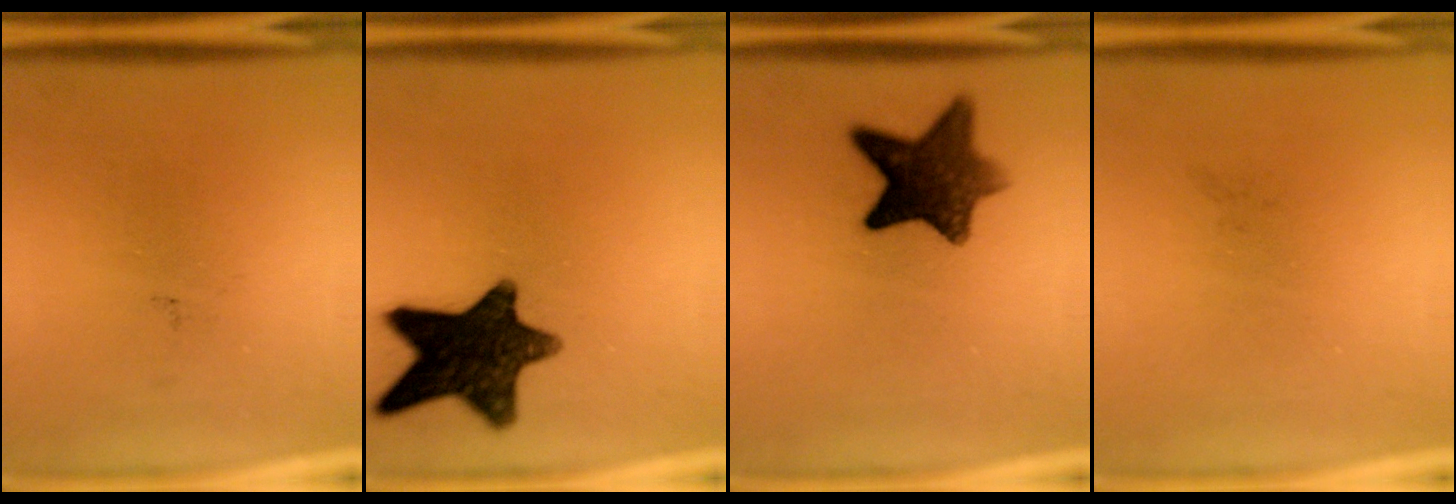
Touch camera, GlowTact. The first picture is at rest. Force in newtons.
{"total": 14.3}
{"total": 10.3}
{"total": 0.0}